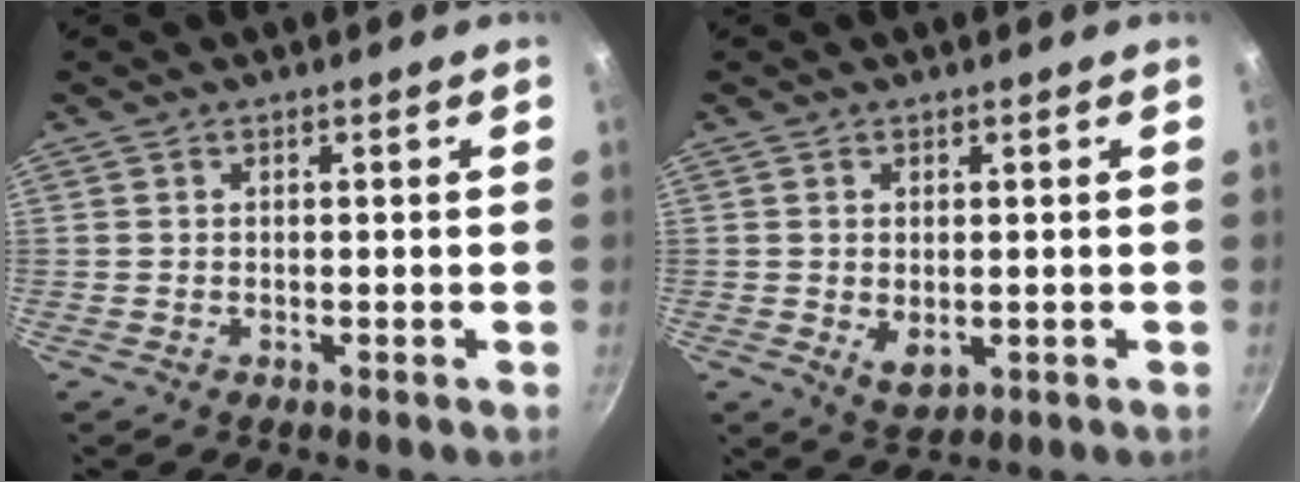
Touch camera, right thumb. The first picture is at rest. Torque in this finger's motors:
{"motor_torque": [-0.69, -0.08, -0.32, -0.04, 0.12]}